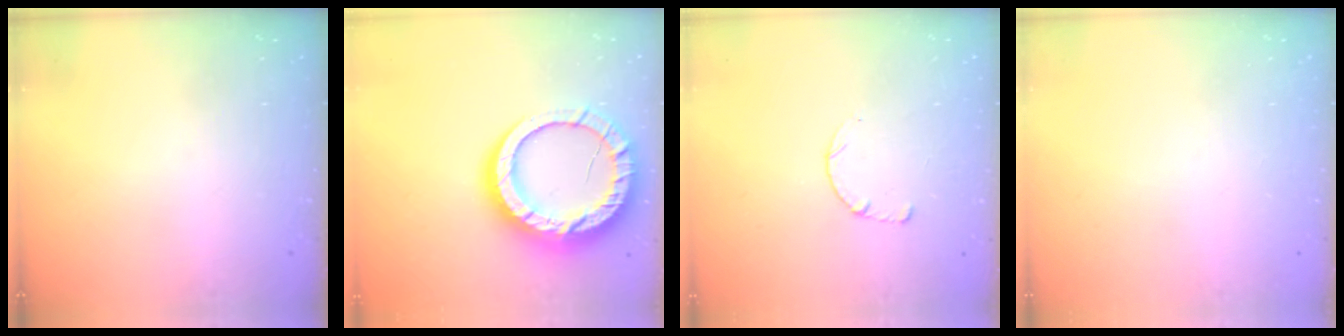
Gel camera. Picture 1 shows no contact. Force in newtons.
{"total": 19.6, "press": 19.5, "slide": 1.8}
{"total": 2.6, "press": 2.5, "slide": 0.3}
{"total": 0.0}